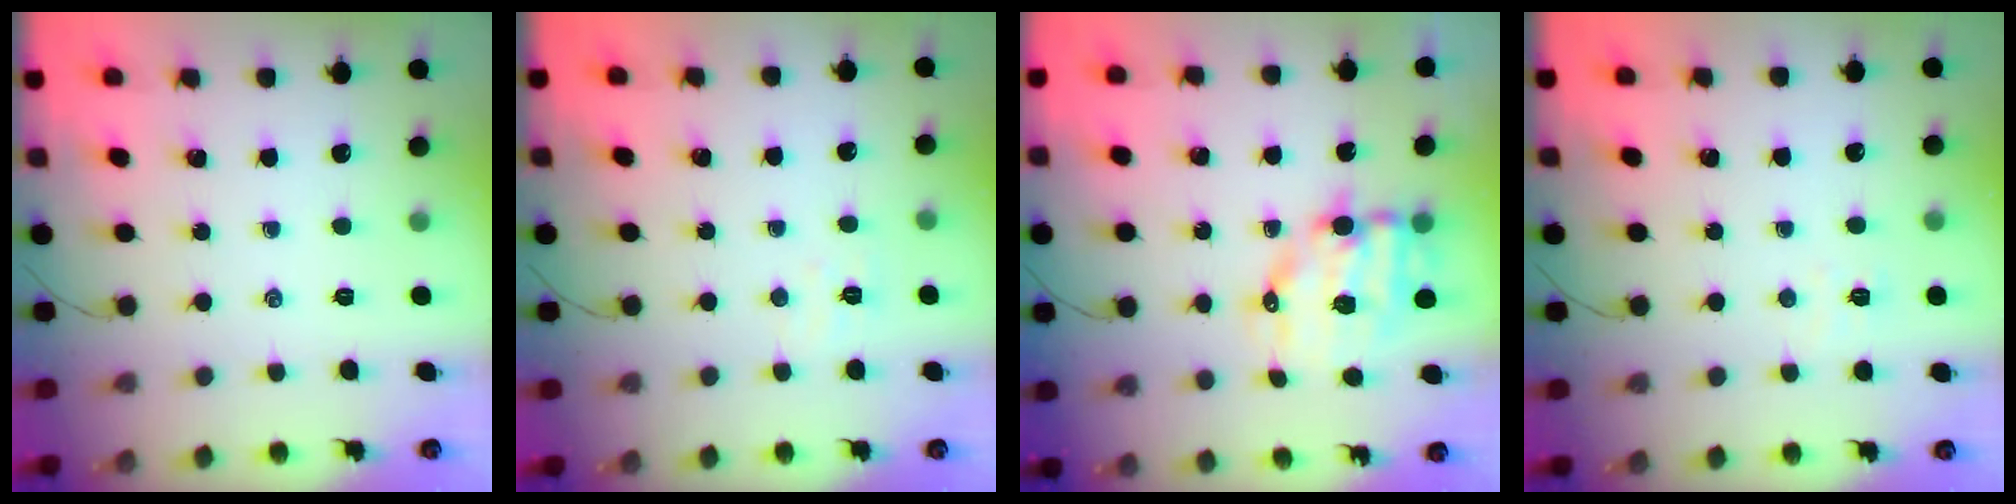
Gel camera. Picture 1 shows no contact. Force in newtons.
{"total": 3.9, "press": 3.8, "slide": 0.8}
{"total": 10.1, "press": 9.8, "slide": 2.1}
{"total": 3.0, "press": 2.9, "slide": 0.9}